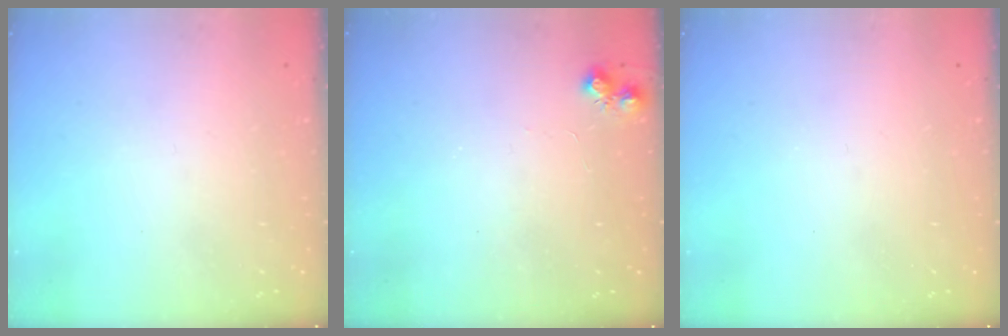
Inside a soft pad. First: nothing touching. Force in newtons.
{"total": 6.3, "press": 6.3, "slide": 0.9}
{"total": 0.0}